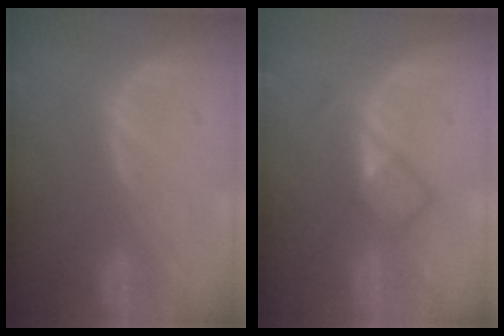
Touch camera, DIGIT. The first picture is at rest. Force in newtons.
{"total": 3.4, "press": 3.4, "slide": 0.3}